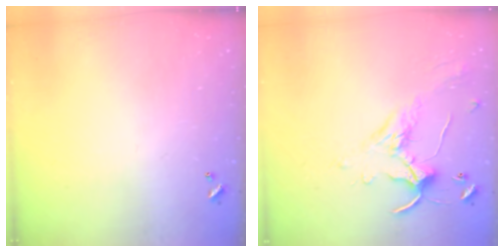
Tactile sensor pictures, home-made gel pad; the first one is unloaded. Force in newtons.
{"total": 1.2, "press": 0.6, "slide": 1.1}